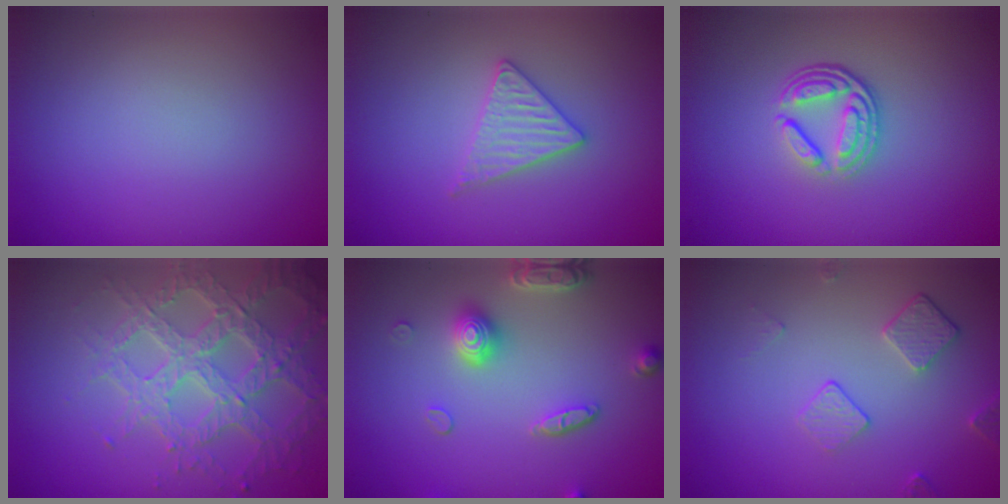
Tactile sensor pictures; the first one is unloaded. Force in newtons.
{"total": 2.6, "press": 2.6, "slide": 0.3}
{"total": 4.0, "press": 2.9, "slide": 2.7}
{"total": 6.4, "press": 5.0, "slide": 4.0}
{"total": 4.1, "press": 3.5, "slide": 2.1}
{"total": 2.3, "press": 1.6, "slide": 1.6}